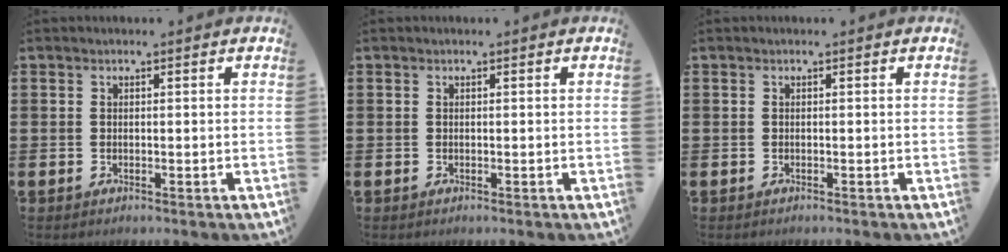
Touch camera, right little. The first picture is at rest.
{"total": 0.0}
{"total": 0.0}